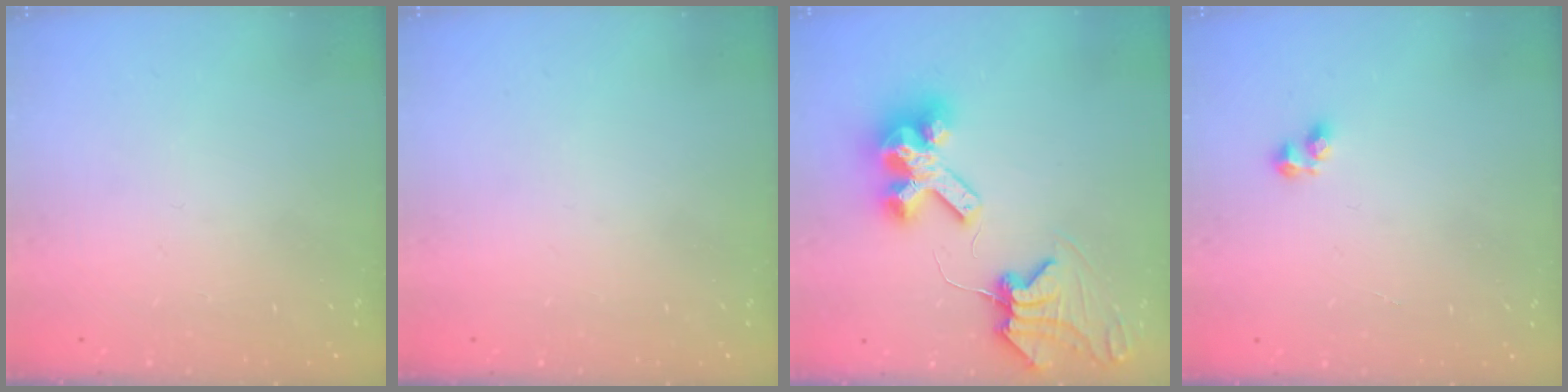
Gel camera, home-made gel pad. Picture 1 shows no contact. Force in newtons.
{"total": 0.0}
{"total": 11.3, "press": 11.2, "slide": 1.3}
{"total": 2.5, "press": 2.3, "slide": 0.9}